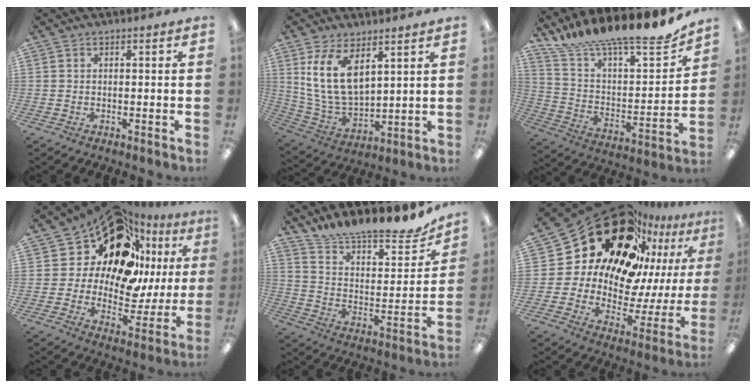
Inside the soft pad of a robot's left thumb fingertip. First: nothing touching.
{"total": 13.3, "force": [6.5, 6.8, 9.4], "torque": [-0.209, -0.023, 0.120]}
{"total": 16.7, "force": [15.3, 2.6, 6.2], "torque": [-0.102, -0.130, 0.254]}
{"total": 19.6, "force": [11.2, 11.9, 10.9], "torque": [-0.182, -0.088, 0.194]}
{"total": 12.9, "force": [12.2, 2.3, 3.7], "torque": [-0.070, -0.106, 0.209]}
{"total": 28.5, "force": [18.1, 16.8, 14.3], "torque": [-0.217, -0.145, 0.343]}